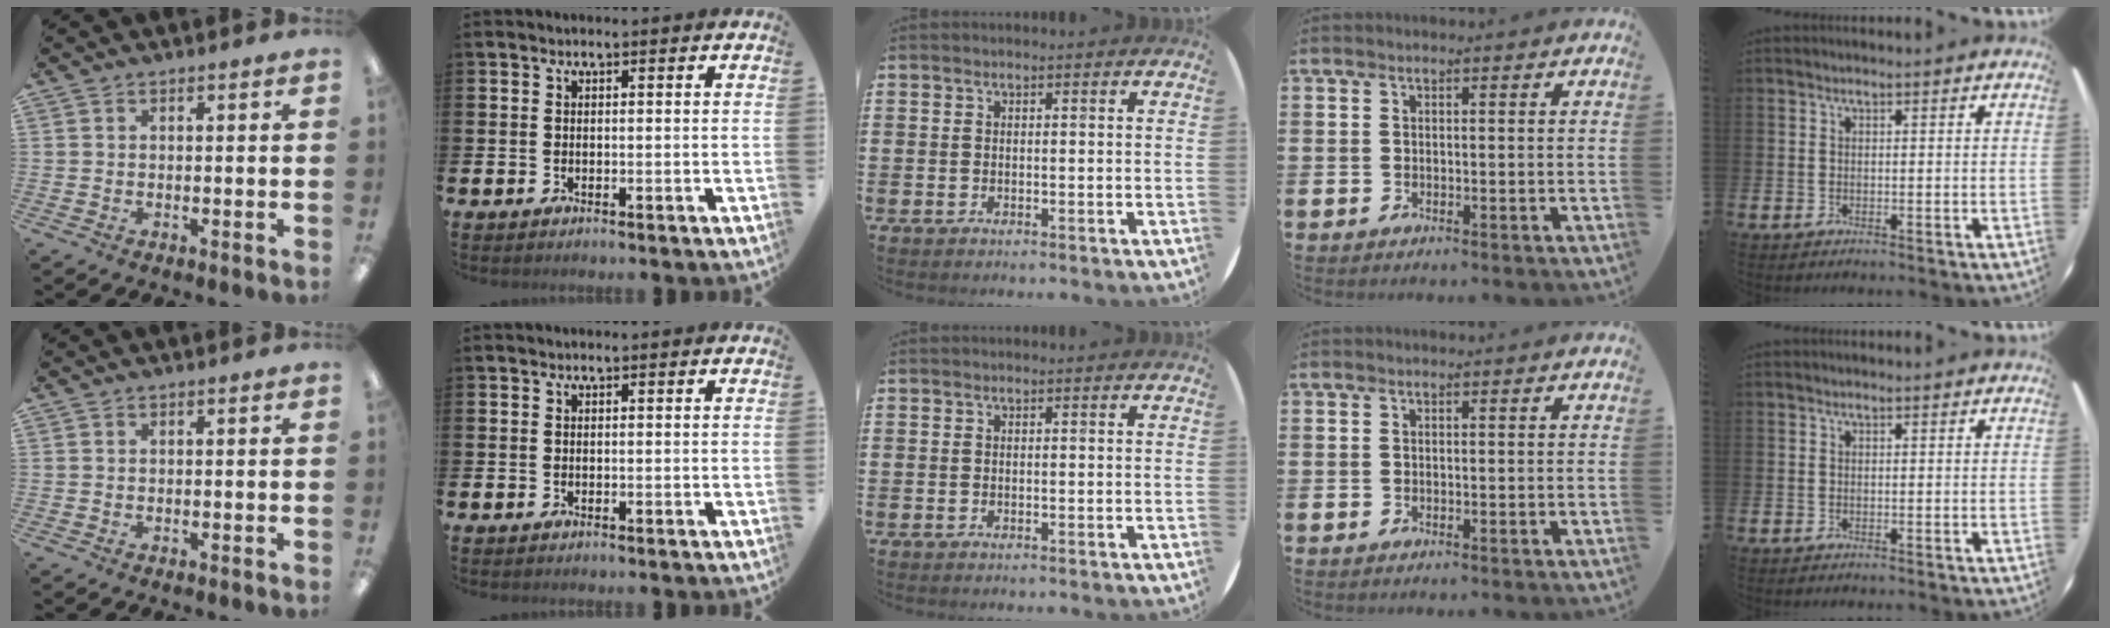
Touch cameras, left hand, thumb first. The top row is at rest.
{}